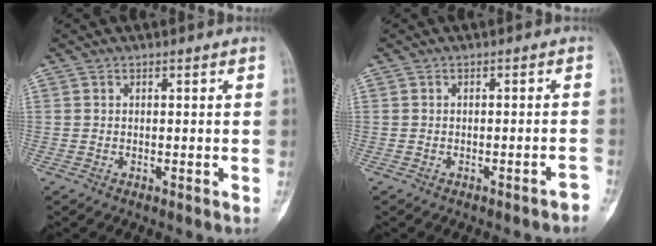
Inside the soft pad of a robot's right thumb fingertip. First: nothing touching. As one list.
[{"total": 1.8, "force": [-1.5, 0.3, 1.1], "torque": [-0.017, 0.015, -0.014]}]